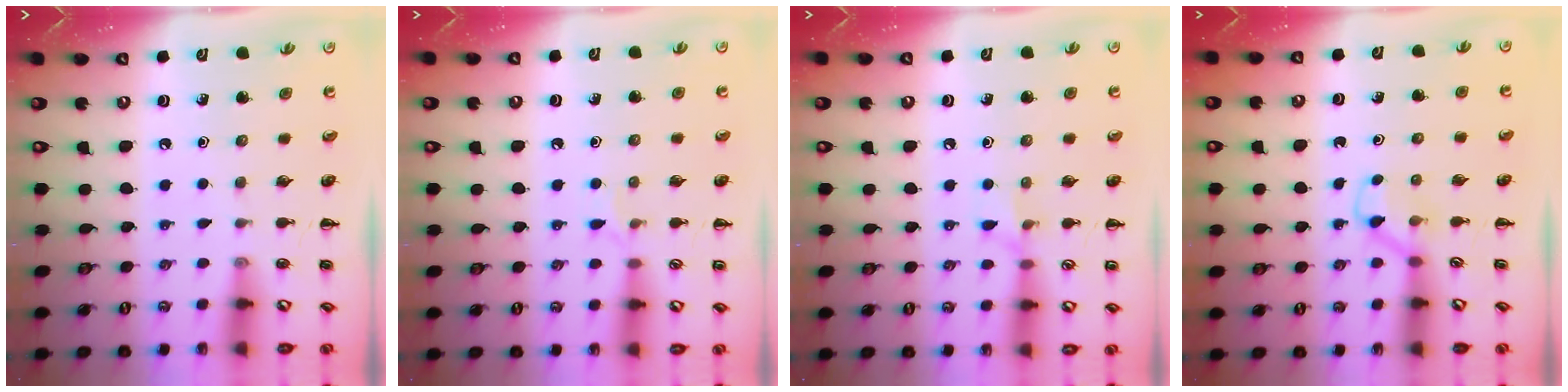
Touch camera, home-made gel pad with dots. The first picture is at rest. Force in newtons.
{"total": 4.4, "press": 4.1, "slide": 1.5}
{"total": 5.4, "press": 5.2, "slide": 1.6}
{"total": 3.0, "press": 2.8, "slide": 0.9}